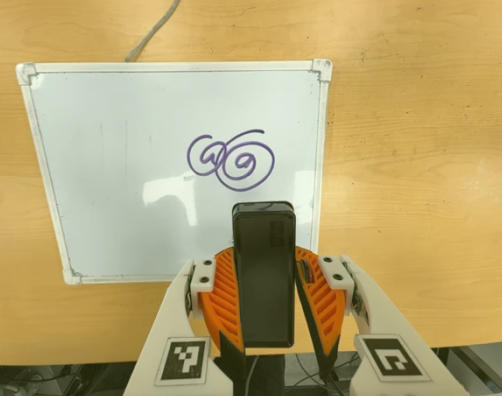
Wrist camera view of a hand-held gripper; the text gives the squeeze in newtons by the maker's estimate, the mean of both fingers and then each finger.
{"total": 8.2, "left": 6.7, "right": 9.7}